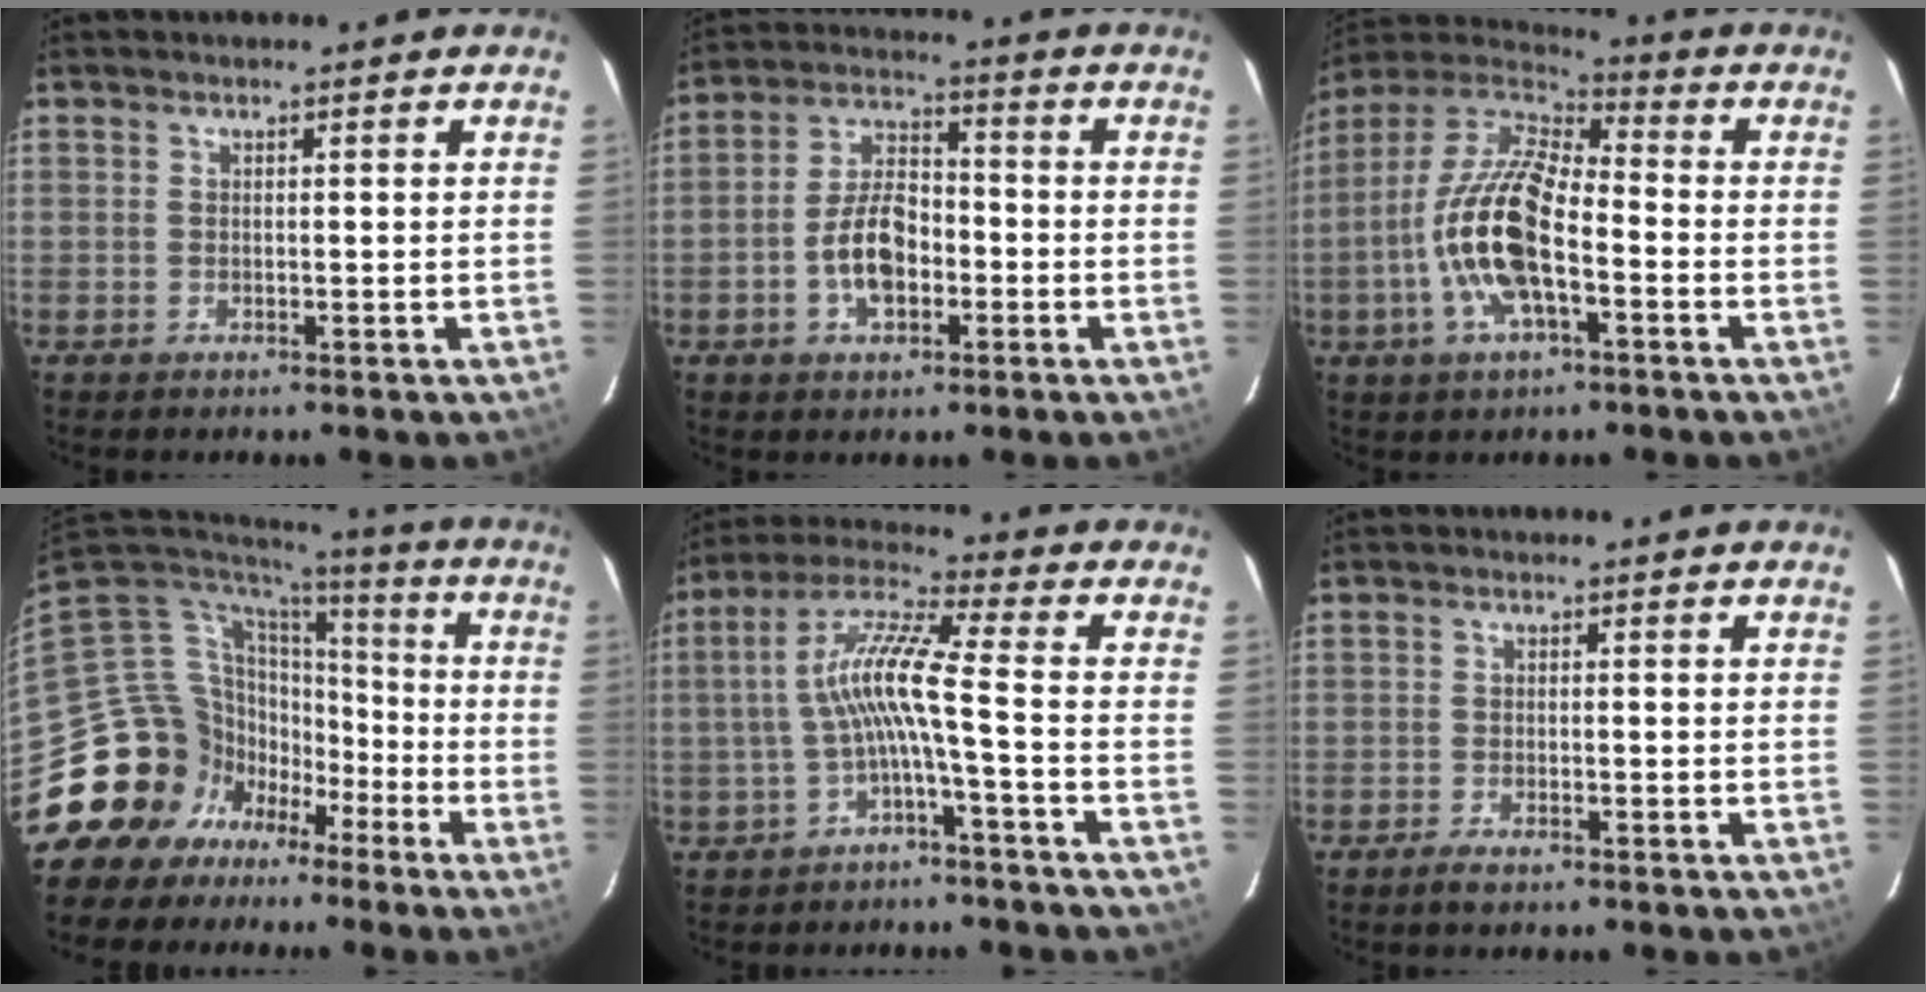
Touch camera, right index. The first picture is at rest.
{"total": 9.5, "force": [-3.0, 5.2, 7.3], "torque": [-0.144, 0.018, -0.049]}
{"total": 16.9, "force": [-4.8, 6.6, 14.8], "torque": [-0.299, -0.002, -0.098]}
{"total": 15.8, "force": [-8.5, 13.2, 2.0], "torque": [-0.065, 0.048, -0.142]}
{"total": 8.7, "force": [-2.4, -0.5, 8.4], "torque": [-0.184, 0.016, -0.045]}
{"total": 2.4, "force": [-2.0, 0.5, 1.3], "torque": [-0.036, -0.003, -0.038]}